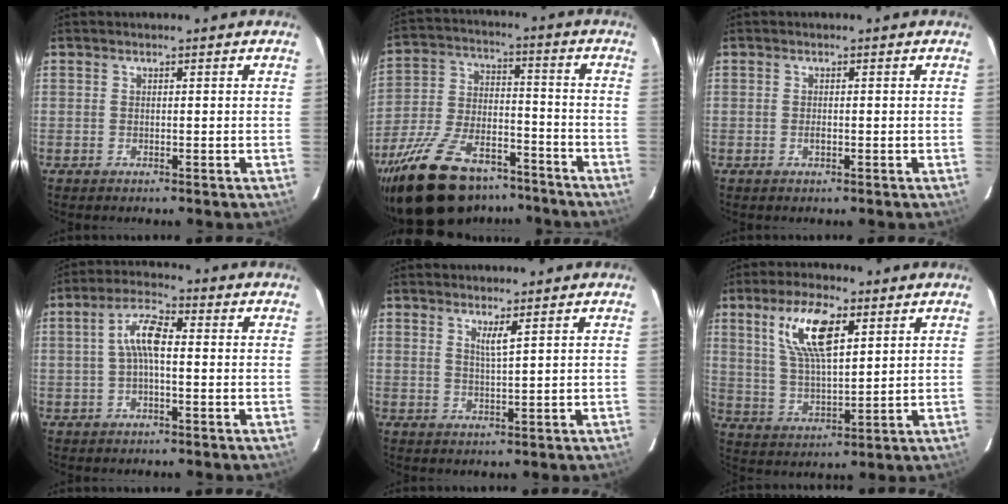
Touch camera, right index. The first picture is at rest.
{"total": 23.1, "force": [-16.8, 10.8, 11.6], "torque": [-0.243, 0.001, -0.260]}
{"total": 1.0, "force": [-0.3, 0.5, 0.8], "torque": [-0.016, 0.001, -0.006]}
{"total": 6.1, "force": [-0.1, 1.9, 5.8], "torque": [-0.119, 0.020, -0.003]}
{"total": 2.4, "force": [1.4, -0.2, 1.9], "torque": [-0.032, -0.004, 0.023]}
{"total": 11.8, "force": [5.3, 4.2, 9.7], "torque": [-0.188, 0.010, 0.106]}